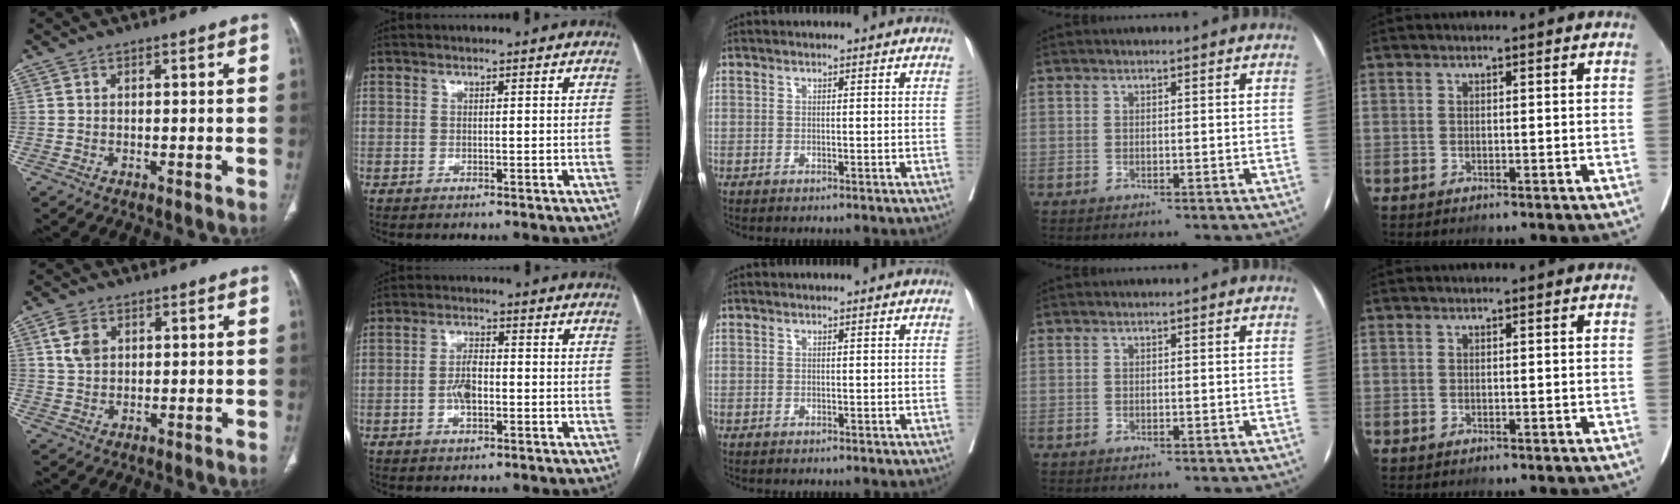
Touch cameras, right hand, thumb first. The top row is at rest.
{"thumb": {"total": 4.7, "force": [1.8, 3.3, 2.8], "torque": [-0.049, 0.000, 0.039]}, "index": {"total": 4.0, "force": [-0.9, 1.8, 3.5], "torque": [-0.068, 0.006, -0.016]}}